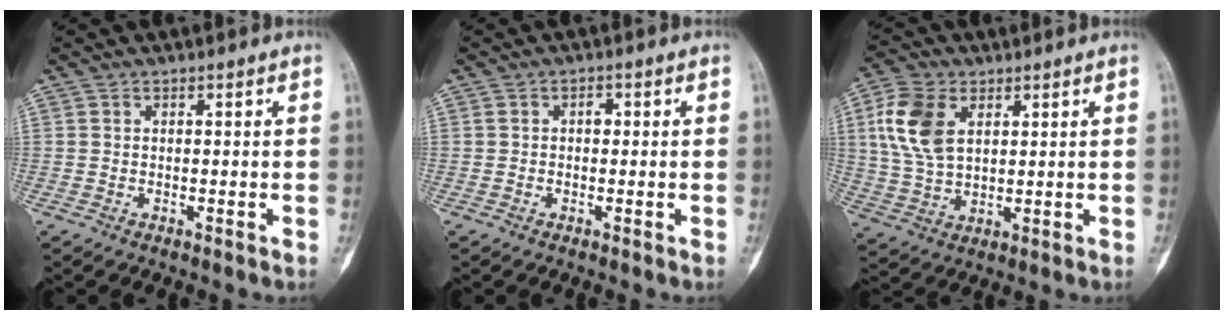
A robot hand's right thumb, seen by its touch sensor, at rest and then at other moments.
{"total": 1.4, "force": [0.1, 1.0, 1.0], "torque": [-0.006, 0.005, -0.004]}
{"total": 11.0, "force": [3.5, 6.8, 7.9], "torque": [-0.162, -0.003, 0.072]}